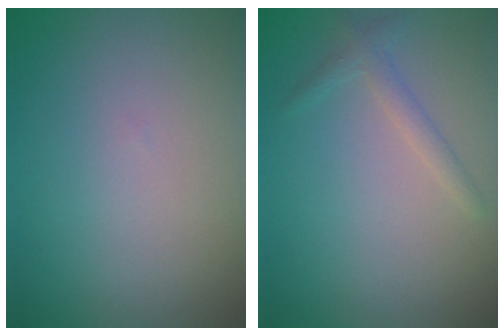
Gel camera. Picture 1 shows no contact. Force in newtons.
{"total": 1.5, "press": 1.4, "slide": 0.1}